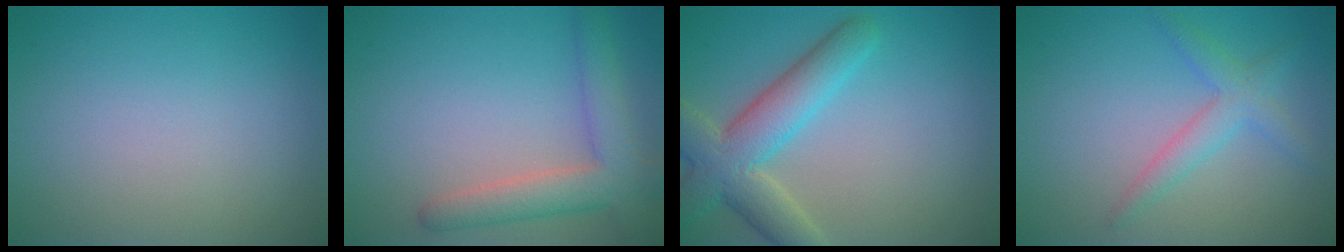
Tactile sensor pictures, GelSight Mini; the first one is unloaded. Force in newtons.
{"total": 4.7, "press": 4.6, "slide": 0.5}
{"total": 6.3, "press": 6.3, "slide": 0.5}
{"total": 2.6, "press": 2.6, "slide": 0.1}